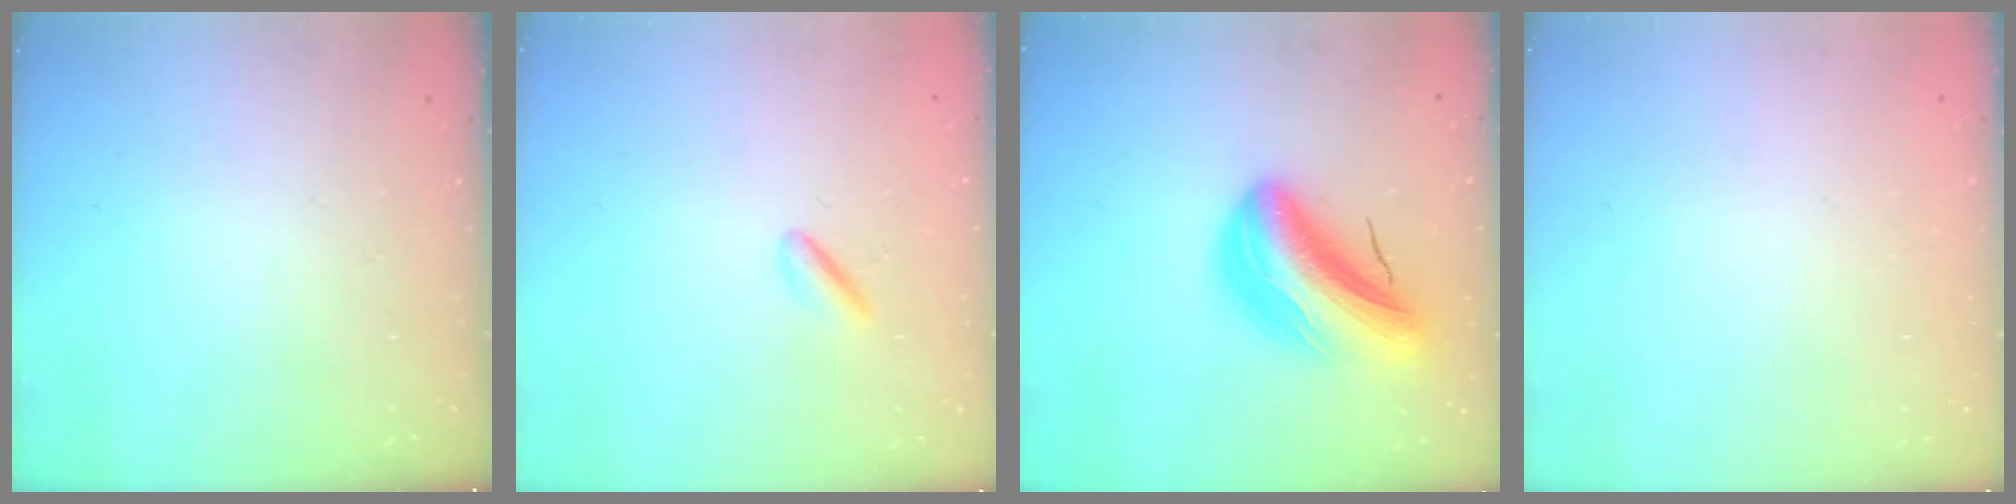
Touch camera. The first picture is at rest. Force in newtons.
{"total": 1.8, "press": 1.6, "slide": 0.8}
{"total": 15.2, "press": 14.6, "slide": 4.3}
{"total": 2.2, "press": 2.2, "slide": 0.1}